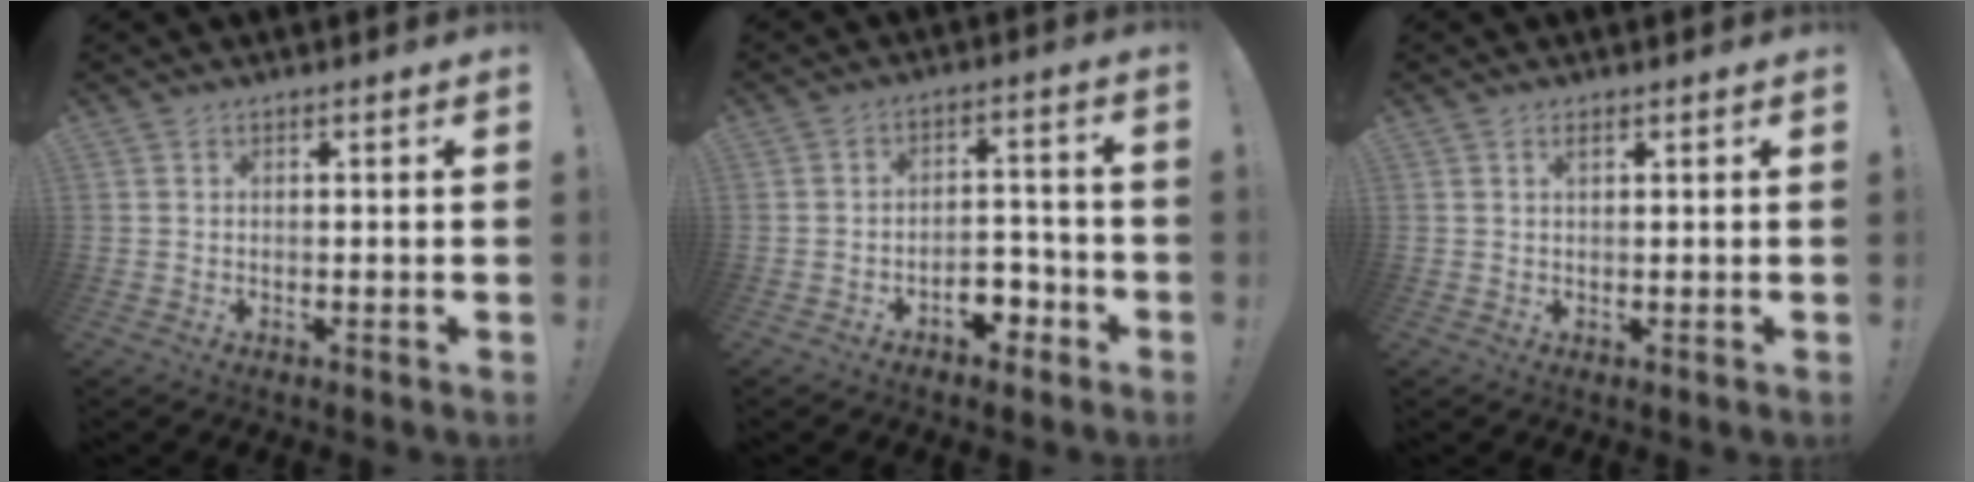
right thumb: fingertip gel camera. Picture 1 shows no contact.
{"total": 7.5, "force": [-4.2, 4.8, 4.0], "torque": [-0.044, 0.031, -0.070]}
{"total": 0.9, "force": [0.6, 0.2, 0.6], "torque": [-0.013, 0.001, 0.011]}